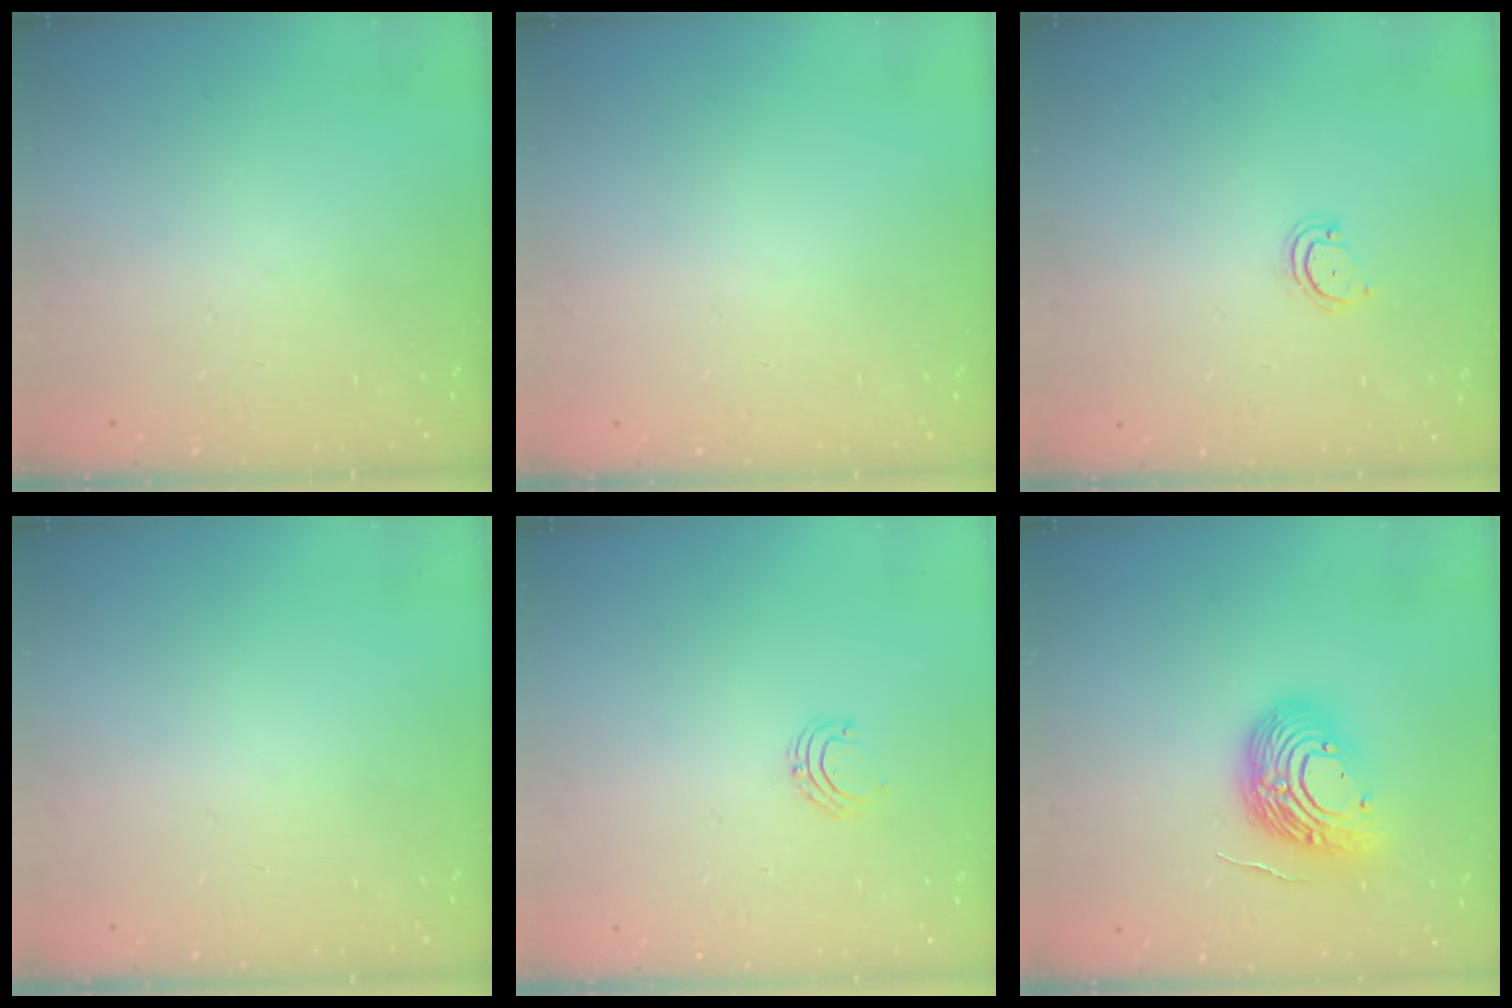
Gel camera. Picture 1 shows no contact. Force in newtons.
{"total": 0.0}
{"total": 3.4, "press": 3.4, "slide": 0.2}
{"total": 0.0}
{"total": 4.7, "press": 4.7, "slide": 0.4}
{"total": 13.7, "press": 13.6, "slide": 1.8}